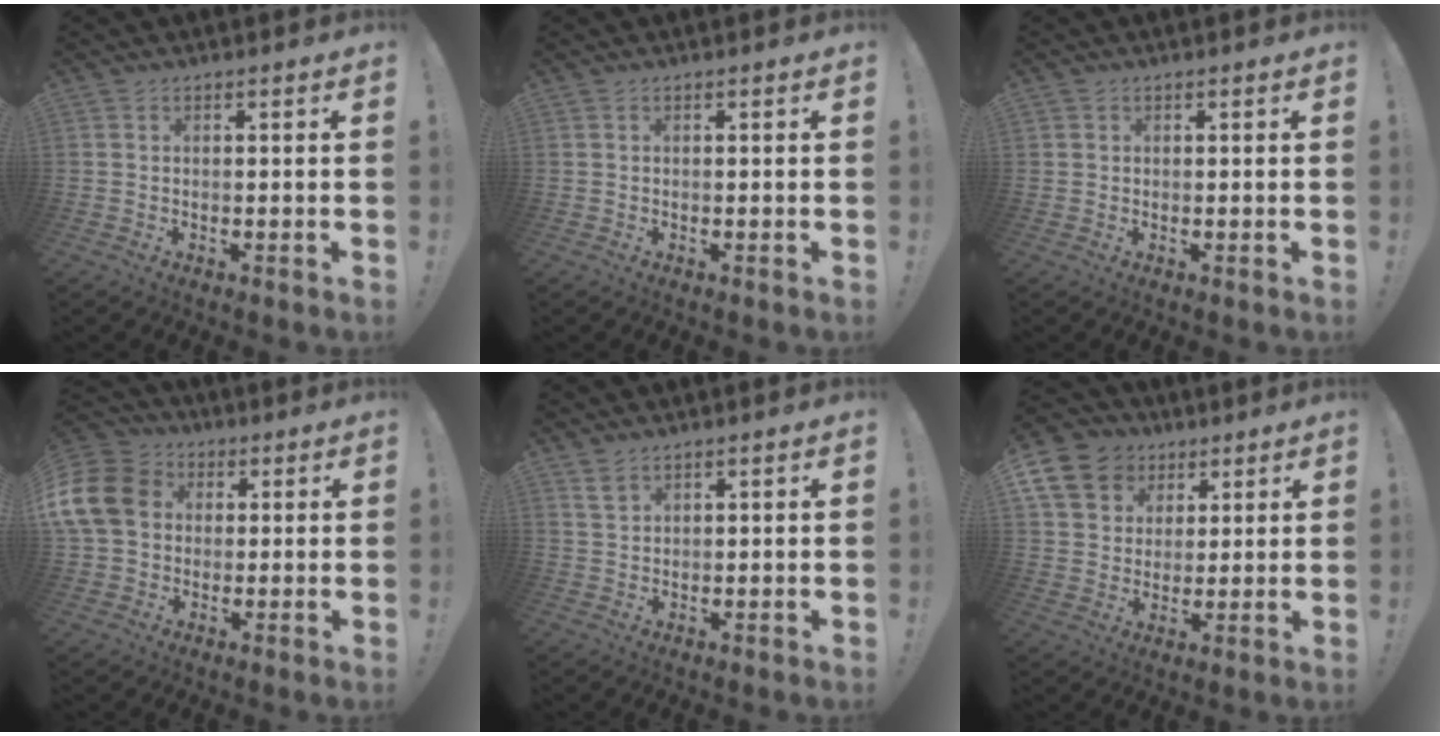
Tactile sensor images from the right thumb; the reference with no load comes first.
{"total": 0.0}
{"total": 0.8, "force": [0.5, 0.6, 0.0], "torque": [0.006, -0.002, 0.008]}
{"total": 16.0, "force": [2.3, 13.0, 9.0], "torque": [-0.174, 0.008, 0.048]}
{"total": 3.0, "force": [2.2, 1.6, 1.3], "torque": [-0.019, -0.010, 0.040]}
{"total": 13.2, "force": [5.6, 10.8, 5.1], "torque": [-0.074, -0.029, 0.117]}